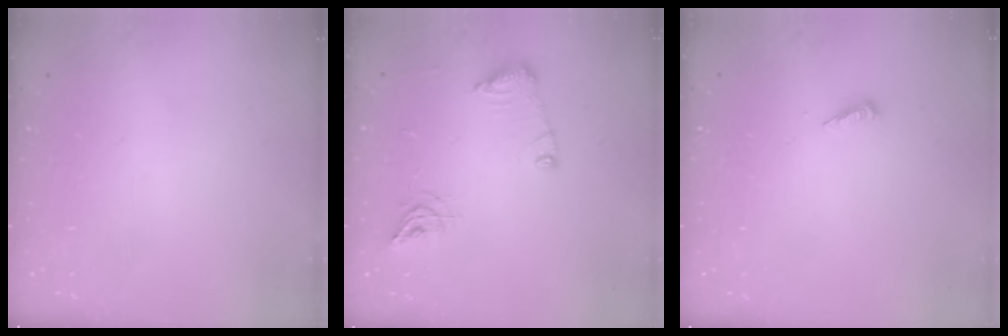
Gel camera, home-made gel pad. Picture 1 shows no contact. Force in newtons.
{"total": 10.7, "press": 10.6, "slide": 1.1}
{"total": 3.1, "press": 3.1, "slide": 0.2}